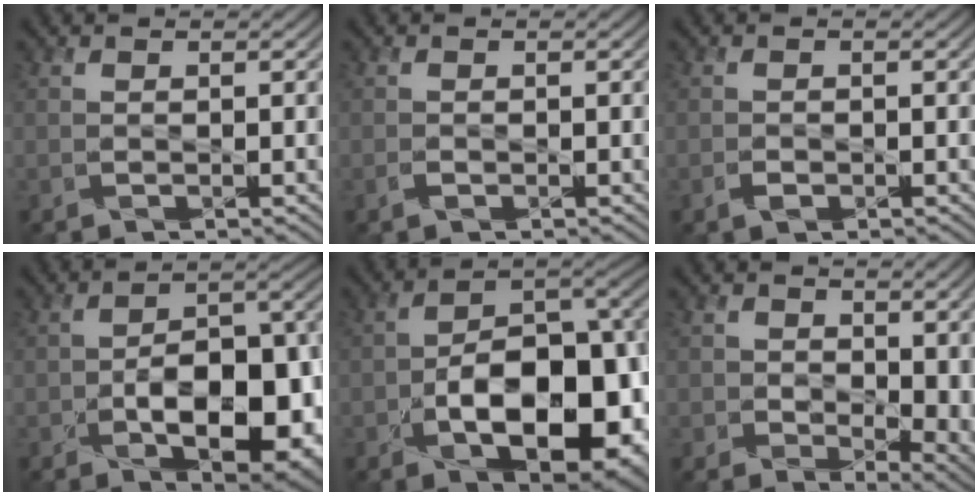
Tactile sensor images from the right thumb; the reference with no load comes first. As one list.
[{"total": 0.7, "force": [-0.4, 0.4, 0.4], "torque": [-0.011, -0.001, -0.007]}, {"total": 1.1, "force": [-0.6, 0.7, 0.6], "torque": [-0.013, -0.002, -0.012]}, {"total": 13.1, "force": [-3.8, 7.2, 10.2], "torque": [-0.154, -0.020, -0.053]}, {"total": 16.4, "force": [-4.8, 9.2, 12.7], "torque": [-0.172, -0.029, -0.071]}, {"total": 8.5, "force": [0.0, 6.1, 5.9], "torque": [-0.107, -0.034, 0.016]}]